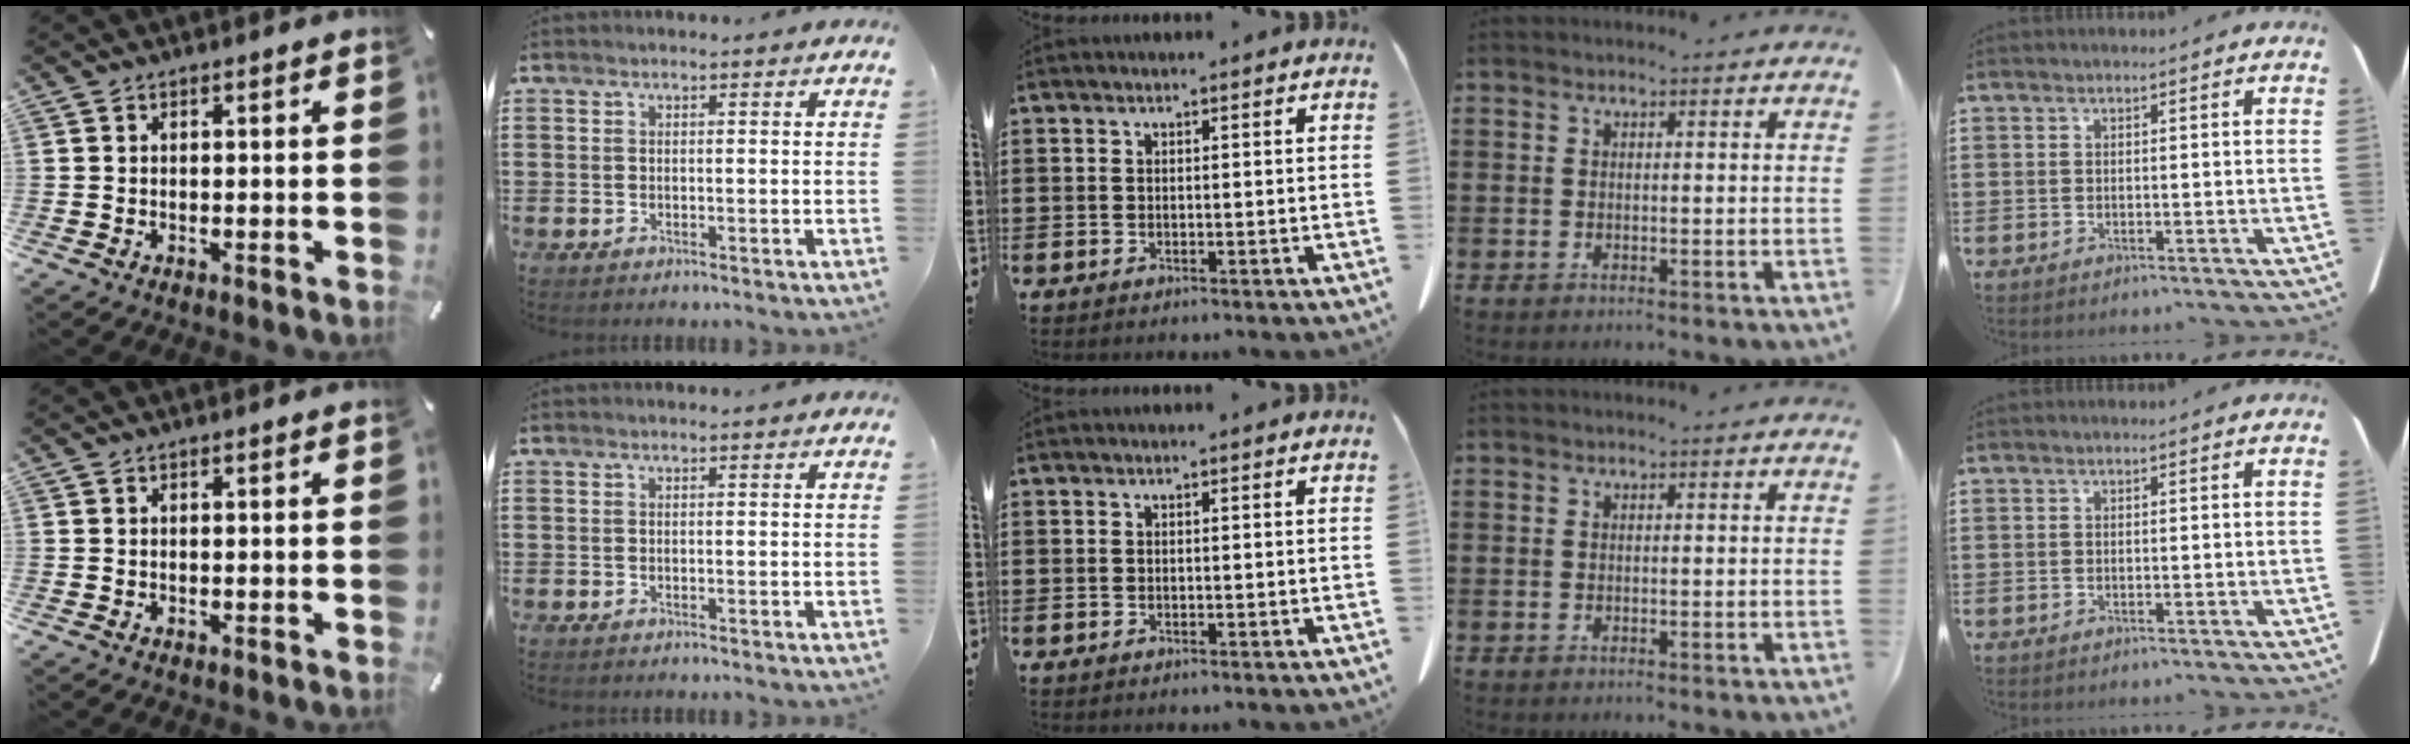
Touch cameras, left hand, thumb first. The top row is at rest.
{}